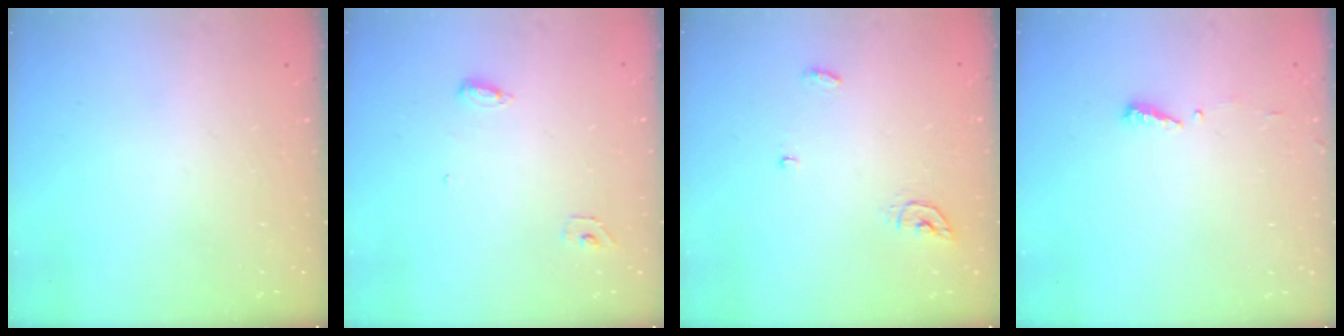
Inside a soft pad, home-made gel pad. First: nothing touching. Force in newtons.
{"total": 5.1, "press": 4.9, "slide": 1.4}
{"total": 4.5, "press": 4.5, "slide": 0.3}
{"total": 4.4, "press": 4.4, "slide": 0.3}